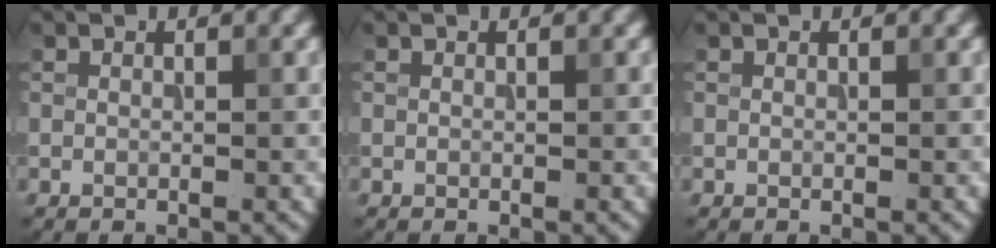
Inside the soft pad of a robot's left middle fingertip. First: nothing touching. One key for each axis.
{"total": 0.0}
{"total": 0.0}